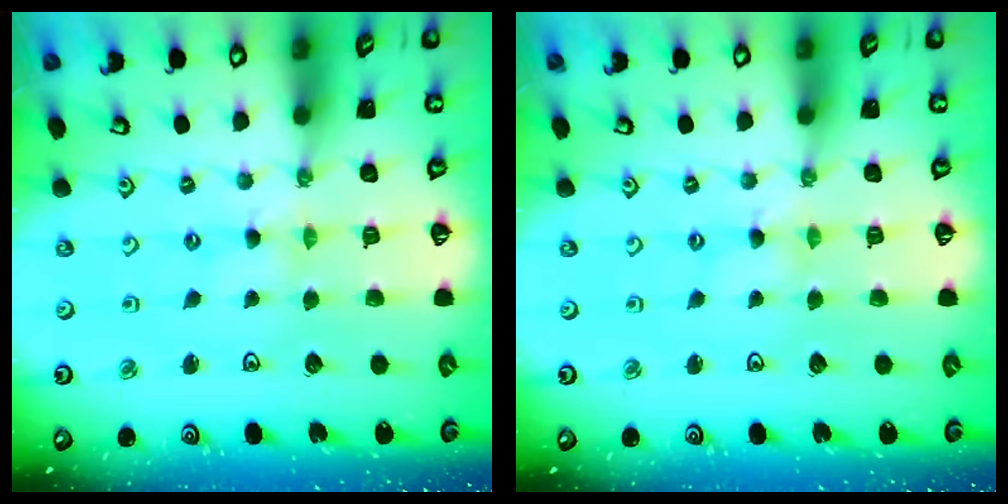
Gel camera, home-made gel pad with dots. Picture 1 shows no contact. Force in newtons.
{"total": 0.6, "press": 0.6, "slide": 0.1}